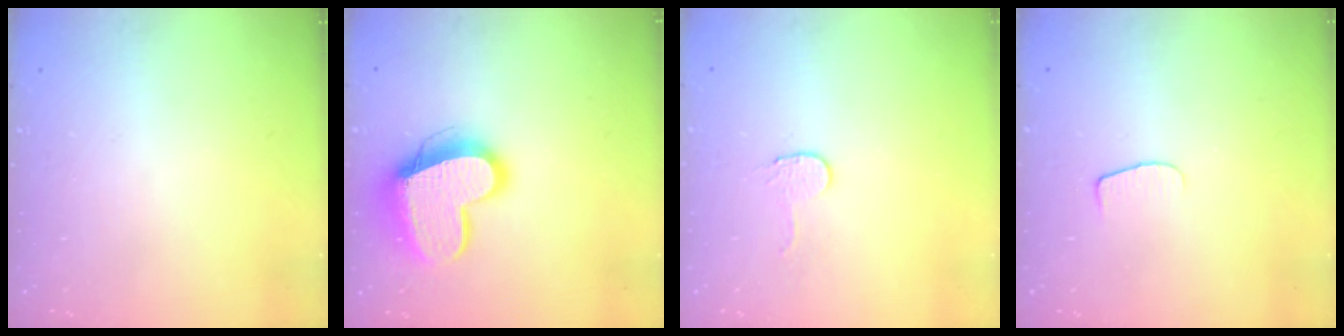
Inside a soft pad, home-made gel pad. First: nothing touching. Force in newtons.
{"total": 15.0, "press": 14.9, "slide": 1.6}
{"total": 2.7, "press": 2.7, "slide": 0.2}
{"total": 6.0, "press": 6.0, "slide": 0.6}